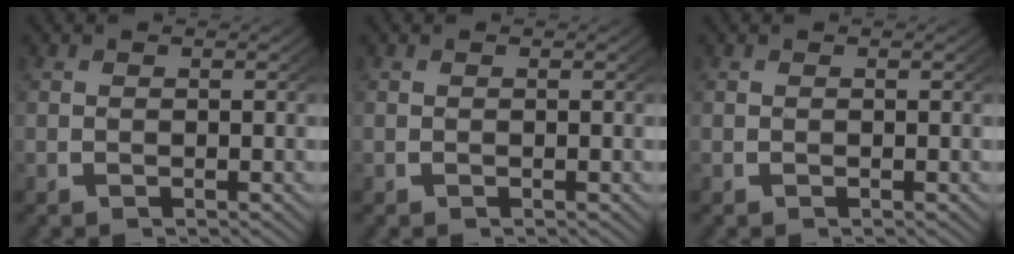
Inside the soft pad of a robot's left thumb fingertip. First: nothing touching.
{"total": 0.0}
{"total": 0.0}